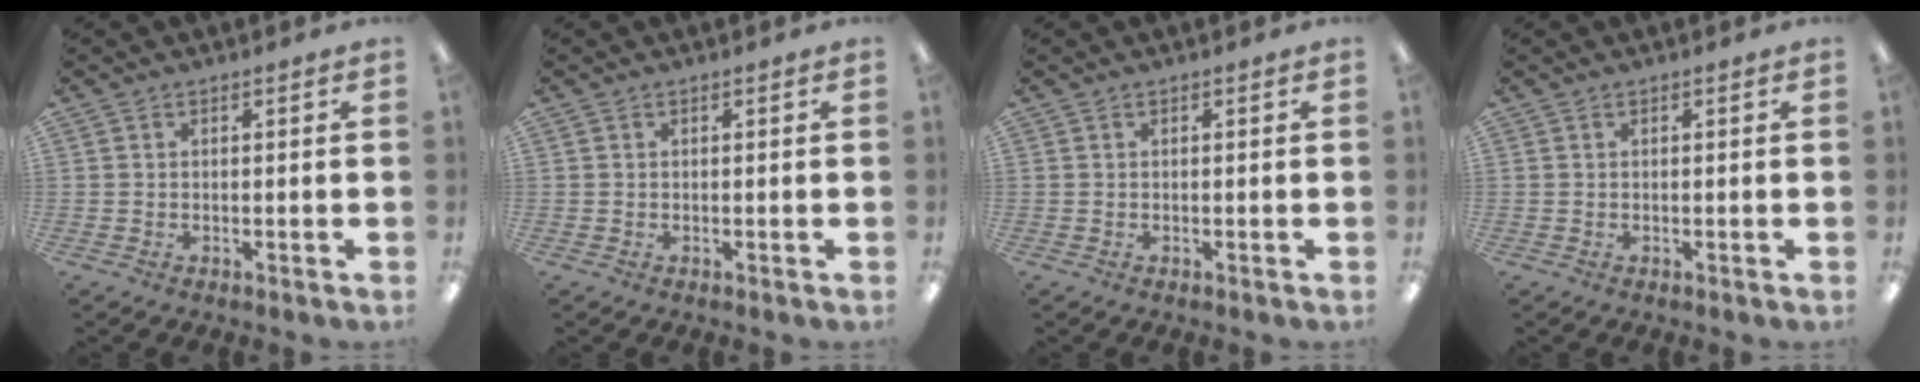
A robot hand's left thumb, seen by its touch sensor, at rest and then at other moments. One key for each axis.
{"total": 0.0}
{"total": 0.0}
{"total": 0.0}